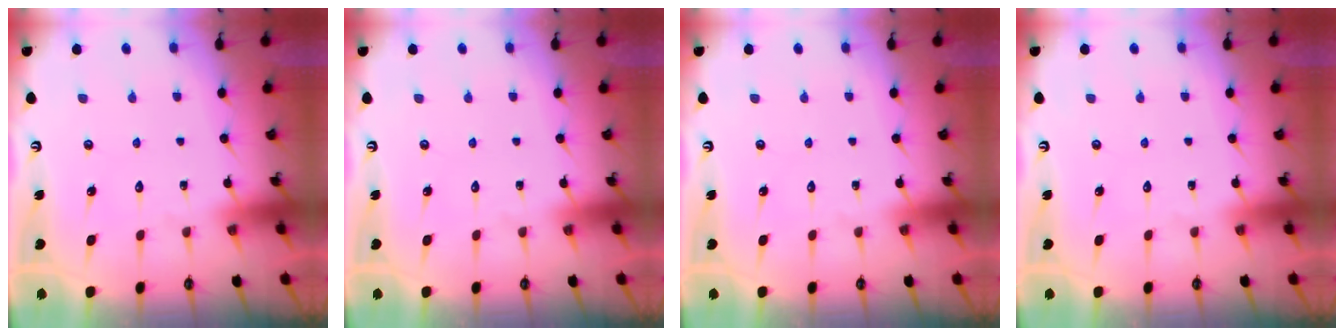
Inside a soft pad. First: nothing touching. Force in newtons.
{"total": 0.0}
{"total": 0.0}
{"total": 0.0}